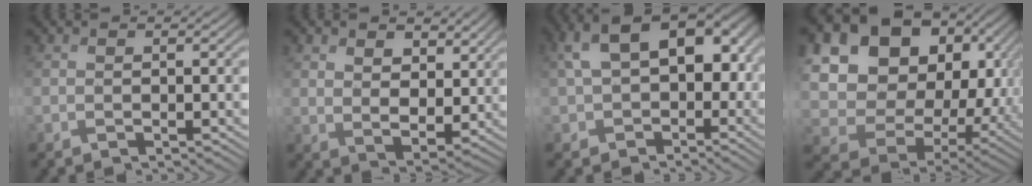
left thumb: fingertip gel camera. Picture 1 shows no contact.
{"total": 6.5, "force": [3.6, 4.0, 3.7], "torque": [-0.092, -0.015, 0.067]}
{"total": 13.2, "force": [1.1, 9.3, 9.3], "torque": [-0.172, -0.018, 0.030]}
{"total": 21.9, "force": [5.1, 17.5, 12.2], "torque": [-0.318, -0.034, 0.138]}